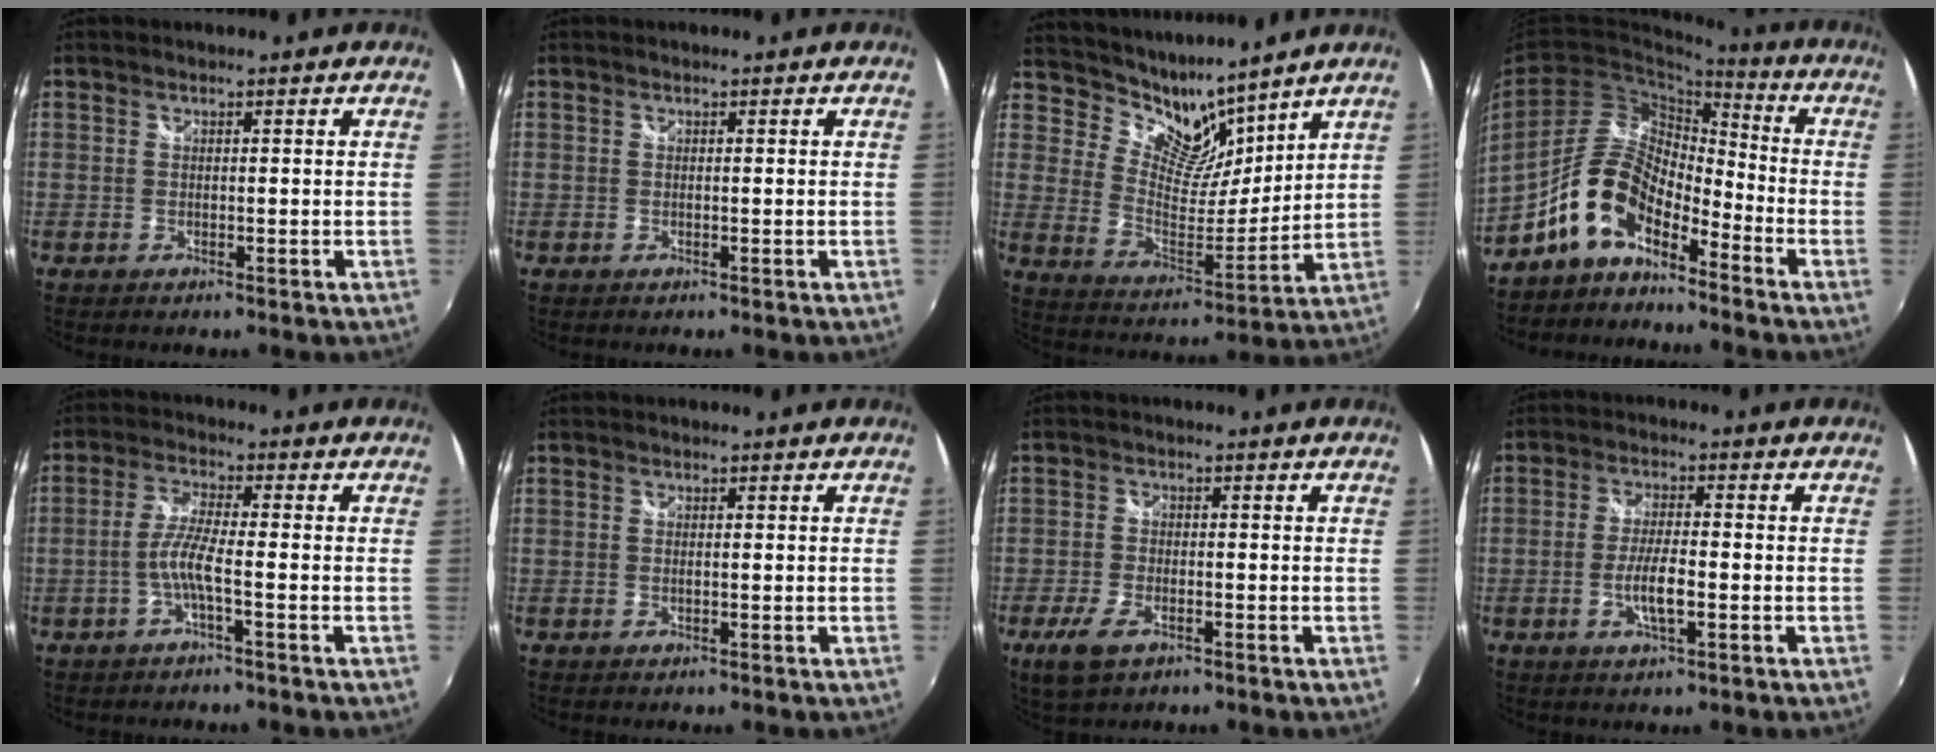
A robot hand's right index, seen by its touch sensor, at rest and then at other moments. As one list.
[{"total": 0.0}, {"total": 11.0, "force": [9.7, 3.9, 3.4], "torque": [-0.064, -0.021, 0.180]}, {"total": 10.6, "force": [-7.3, 4.5, 6.1], "torque": [-0.128, 0.021, -0.146]}, {"total": 4.6, "force": [-1.9, 0.0, 4.2], "torque": [-0.095, 0.004, -0.036]}, {"total": 0.0}, {"total": 6.2, "force": [-3.5, 2.9, 4.2], "torque": [-0.109, -0.013, -0.065]}, {"total": 5.5, "force": [-1.8, 1.1, 5.1], "torque": [-0.102, -0.003, -0.033]}]